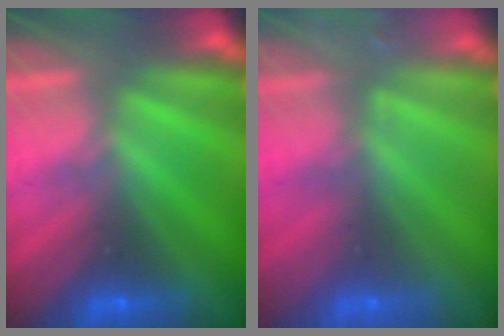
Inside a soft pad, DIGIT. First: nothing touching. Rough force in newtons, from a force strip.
{"total": 2.4}